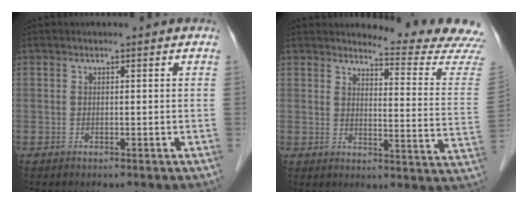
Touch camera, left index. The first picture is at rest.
{"total": 13.0, "force": [12.8, -1.9, 1.0], "torque": [-0.014, -0.123, 0.135]}